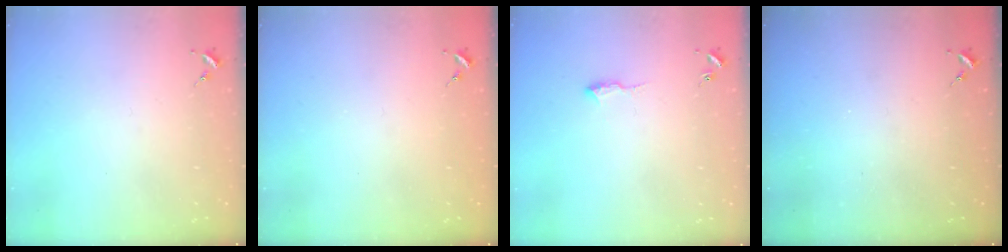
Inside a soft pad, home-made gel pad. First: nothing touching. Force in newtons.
{"total": 0.7, "press": 0.7, "slide": 0.0}
{"total": 7.7, "press": 7.7, "slide": 0.7}
{"total": 0.0}